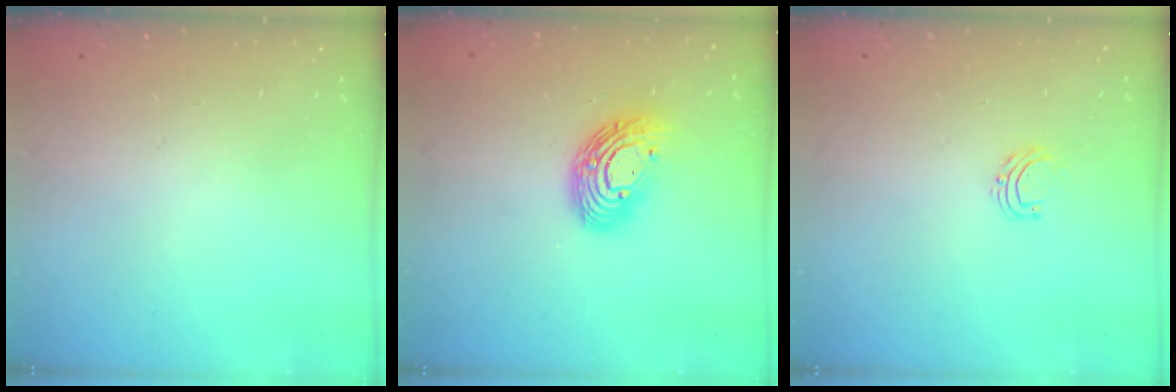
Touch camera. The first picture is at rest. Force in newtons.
{"total": 12.9, "press": 12.9, "slide": 0.4}
{"total": 4.7, "press": 4.7, "slide": 0.3}